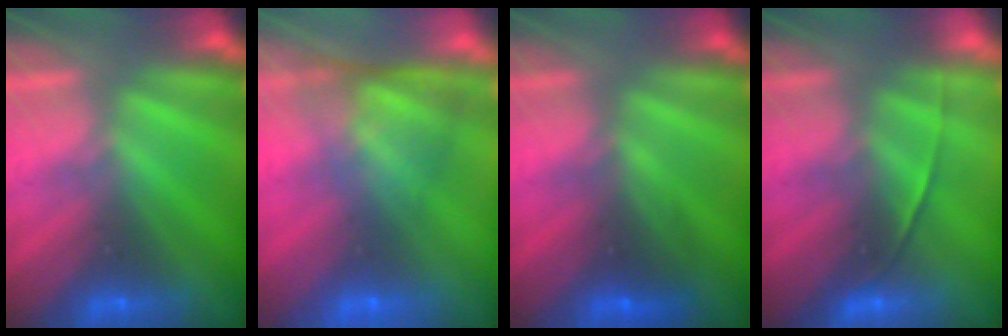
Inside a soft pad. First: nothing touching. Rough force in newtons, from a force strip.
{"total": 8.8}
{"total": 2.8}
{"total": 1.8}